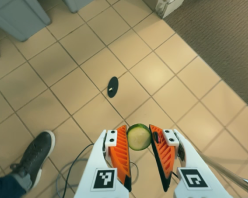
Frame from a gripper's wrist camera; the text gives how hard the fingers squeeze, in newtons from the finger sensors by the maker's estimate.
{"total": 6.6, "left": 6.1, "right": 7.1}